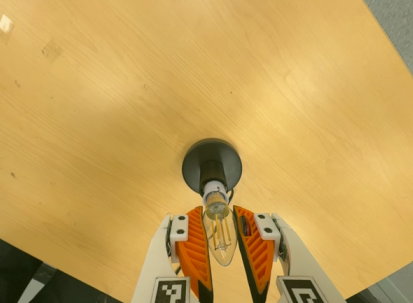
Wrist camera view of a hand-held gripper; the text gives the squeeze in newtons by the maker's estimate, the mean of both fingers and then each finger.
{"total": 12.7, "left": 13.7, "right": 11.8}